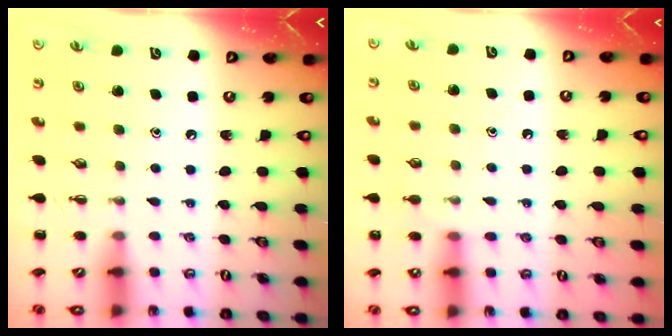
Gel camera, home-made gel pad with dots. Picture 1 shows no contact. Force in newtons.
{"total": 5.4, "press": 5.2, "slide": 1.5}